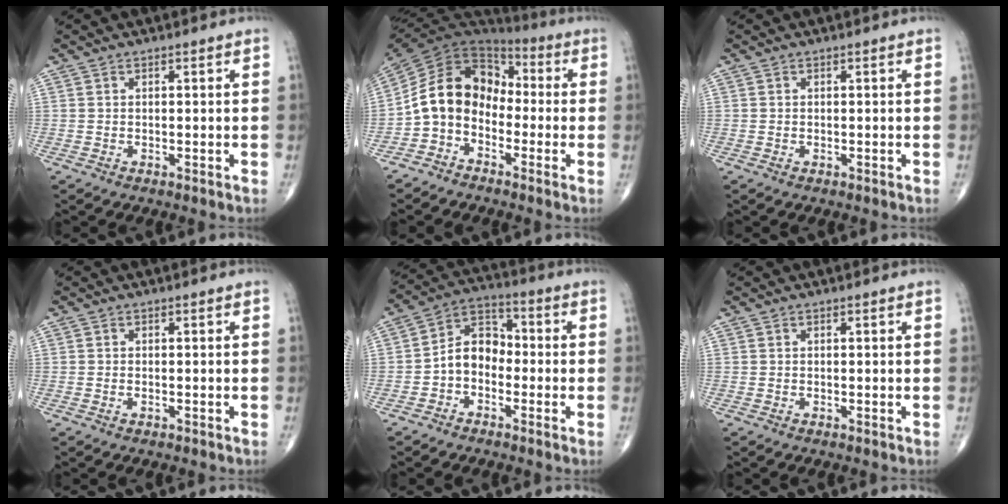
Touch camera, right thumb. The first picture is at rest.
{"total": 12.6, "force": [-3.1, 9.8, 7.4], "torque": [-0.115, 0.069, -0.074]}
{"total": 0.0}
{"total": 0.5, "force": [-0.2, 0.3, 0.4], "torque": [-0.010, 0.003, -0.003]}
{"total": 7.9, "force": [-2.0, 5.8, 5.0], "torque": [-0.064, 0.035, -0.054]}
{"total": 0.0}